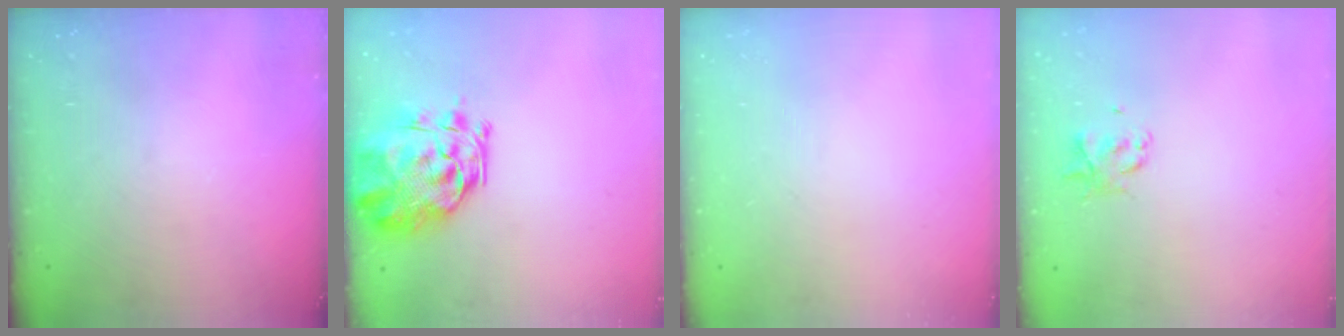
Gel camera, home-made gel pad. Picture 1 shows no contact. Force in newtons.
{"total": 3.5, "press": 3.2, "slide": 1.5}
{"total": 0.0}
{"total": 2.5, "press": 2.5, "slide": 0.4}